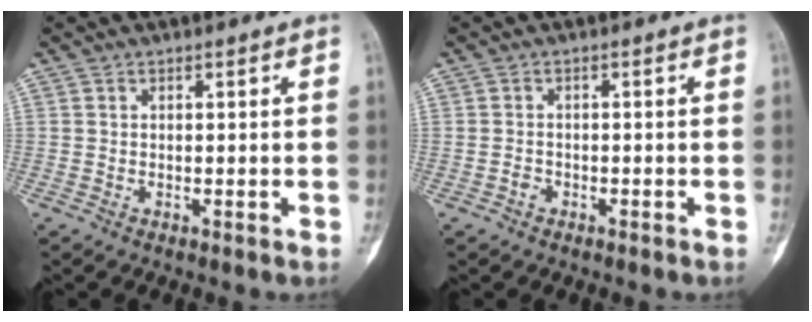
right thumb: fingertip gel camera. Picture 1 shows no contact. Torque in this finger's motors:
{"motor_torque": [0.57, 0.22, 0.16, 0.02, 0.05]}